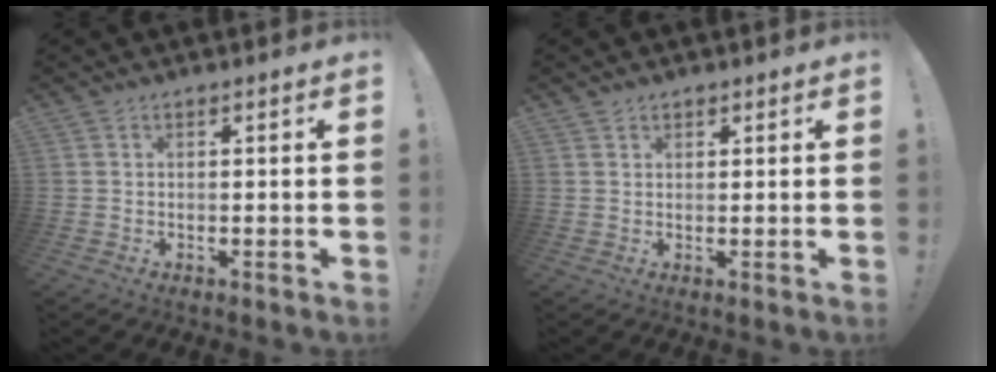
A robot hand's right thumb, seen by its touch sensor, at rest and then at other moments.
{"total": 1.3, "force": [1.0, 0.9, 0.1], "torque": [0.003, -0.005, 0.018]}